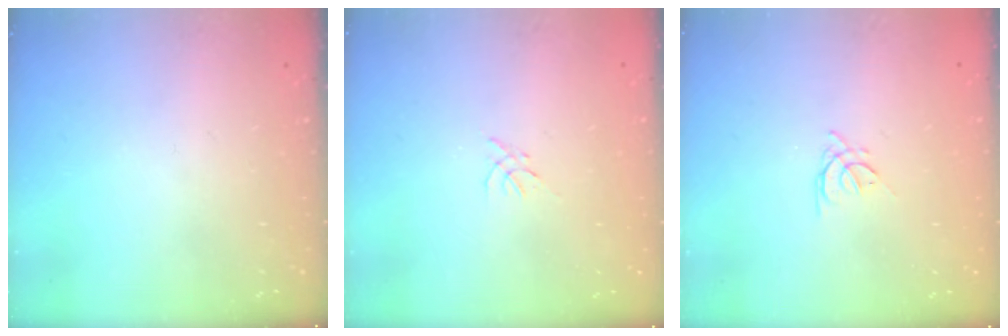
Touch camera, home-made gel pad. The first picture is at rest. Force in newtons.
{"total": 0.0}
{"total": 2.5, "press": 2.4, "slide": 0.5}